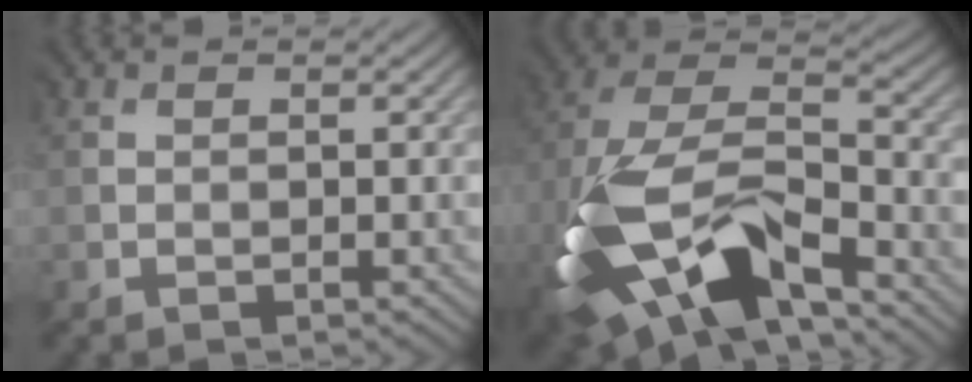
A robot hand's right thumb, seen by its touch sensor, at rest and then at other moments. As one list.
[{"total": 15.7, "force": [-7.3, 8.0, 11.4], "torque": [-0.273, -0.032, -0.134]}]